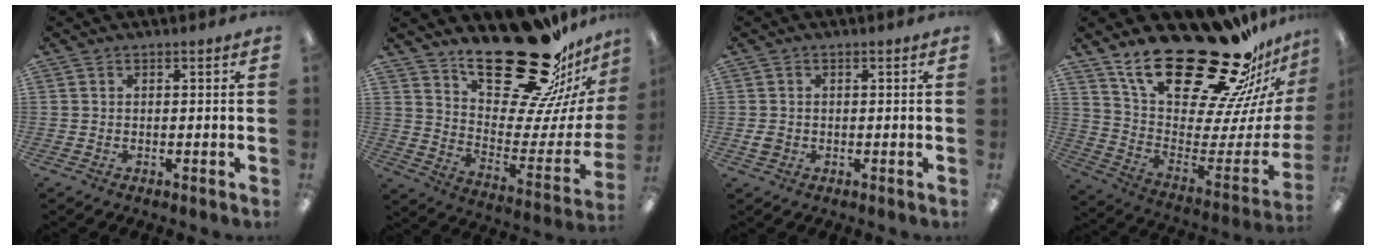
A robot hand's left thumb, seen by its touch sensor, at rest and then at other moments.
{"total": 29.7, "force": [20.9, 11.6, 17.7], "torque": [-0.248, -0.134, 0.353]}
{"total": 1.8, "force": [-0.2, 1.7, 0.7], "torque": [-0.006, 0.001, -0.006]}
{"total": 30.6, "force": [21.6, 11.4, 18.5], "torque": [-0.276, -0.156, 0.390]}